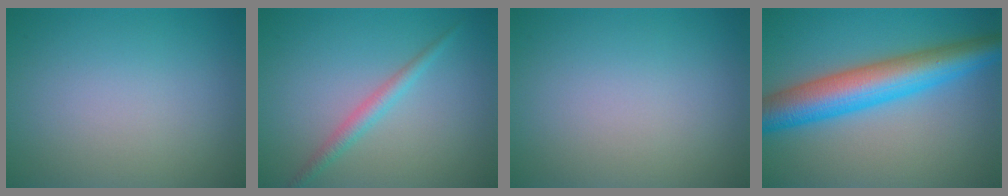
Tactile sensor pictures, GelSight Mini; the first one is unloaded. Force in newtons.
{"total": 1.8, "press": 1.8, "slide": 0.0}
{"total": 0.0}
{"total": 8.3, "press": 8.3, "slide": 0.2}